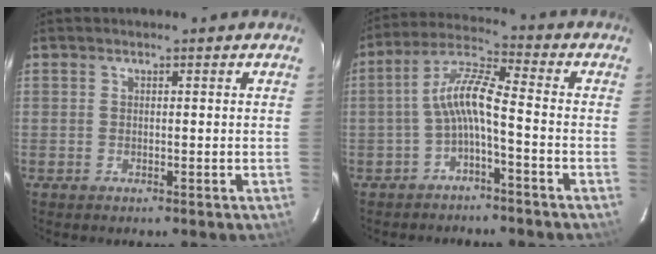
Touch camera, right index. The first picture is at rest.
{"total": 7.2, "force": [-2.5, 0.9, 6.7], "torque": [-0.158, 0.020, -0.048]}